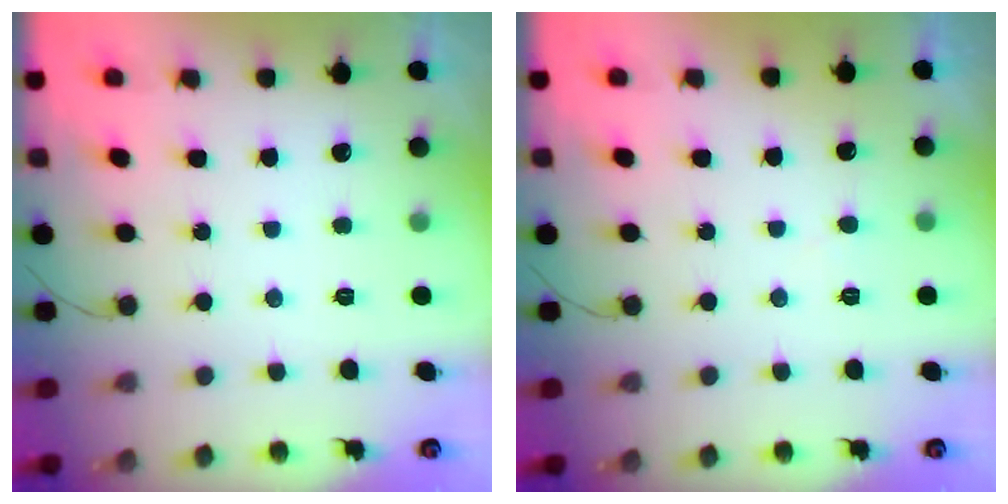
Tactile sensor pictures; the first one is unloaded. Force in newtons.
{"total": 3.3, "press": 3.3, "slide": 0.2}